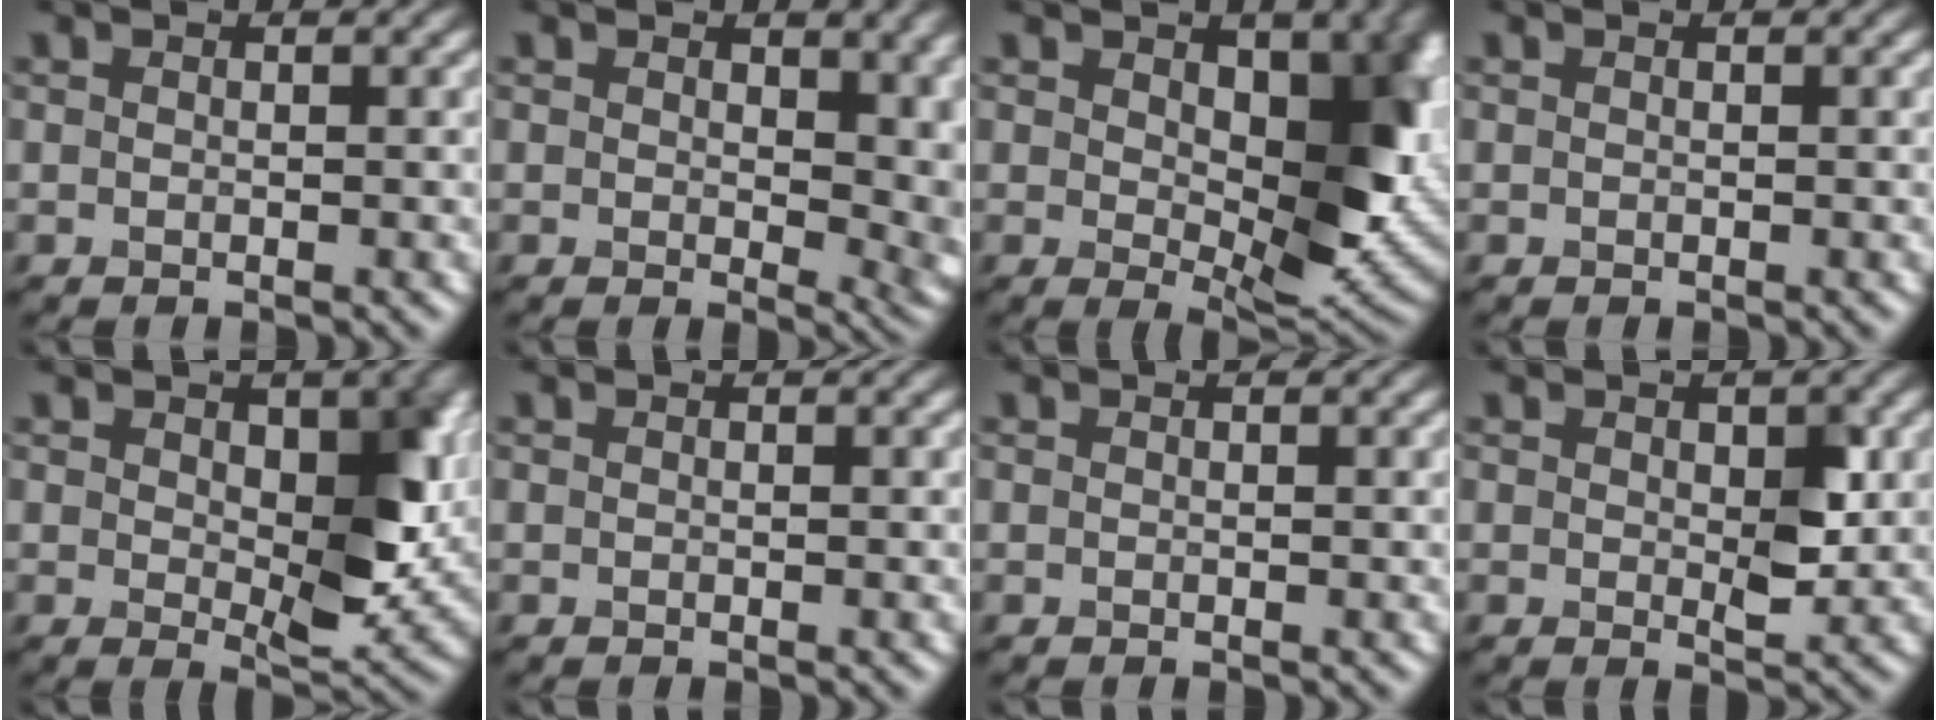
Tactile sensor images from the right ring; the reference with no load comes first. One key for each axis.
{"total": 7.5, "fx": 1.5, "fy": 4.7, "fz": 5.7, "tx": -0.064, "ty": -0.020, "tz": 0.029}
{"total": 9.5, "fx": 1.2, "fy": 5.3, "fz": 7.8, "tx": -0.106, "ty": -0.012, "tz": 0.023}
{"total": 0.0}
{"total": 6.8, "fx": 0.9, "fy": 3.7, "fz": 5.7, "tx": -0.085, "ty": -0.012, "tz": 0.019}
{"total": 0.0}
{"total": 0.0}
{"total": 2.6, "fx": 0.3, "fy": 1.4, "fz": 2.2, "tx": -0.031, "ty": -0.009, "tz": 0.008}